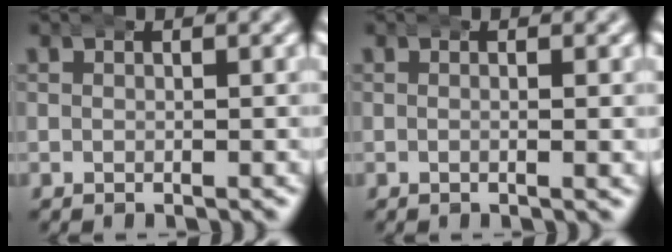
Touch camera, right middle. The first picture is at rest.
{"total": 1.0, "force": [0.0, 0.1, 1.0], "torque": [-0.016, 0.004, -0.004]}